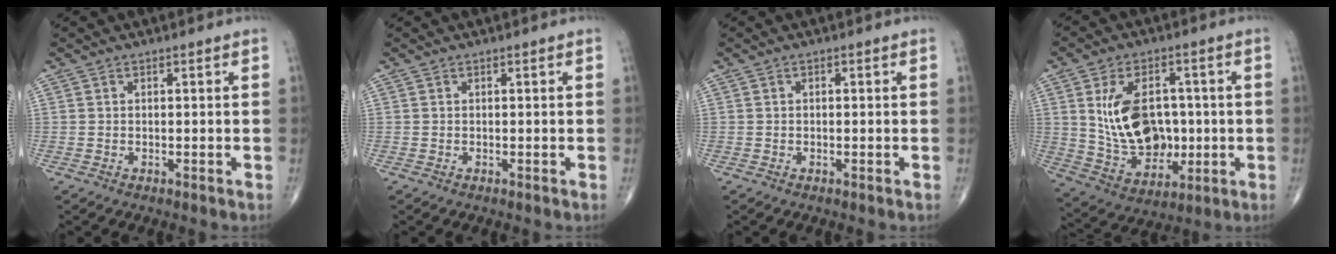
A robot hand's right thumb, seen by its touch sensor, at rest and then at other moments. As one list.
[{"total": 0.0}, {"total": 0.5, "force": [0.1, 0.3, 0.4], "torque": [-0.006, 0.003, 0.001]}, {"total": 15.1, "force": [1.2, 10.4, 11.0], "torque": [-0.157, -0.004, 0.039]}]